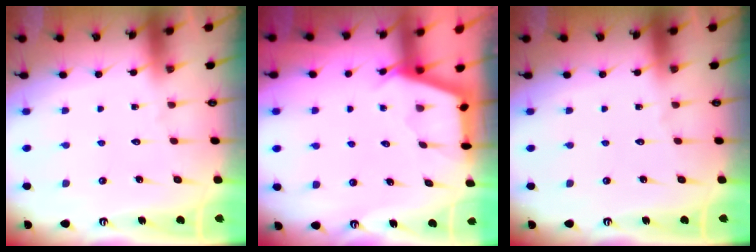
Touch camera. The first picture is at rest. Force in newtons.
{"total": 2.9, "press": 2.9, "slide": 0.3}
{"total": 0.0}